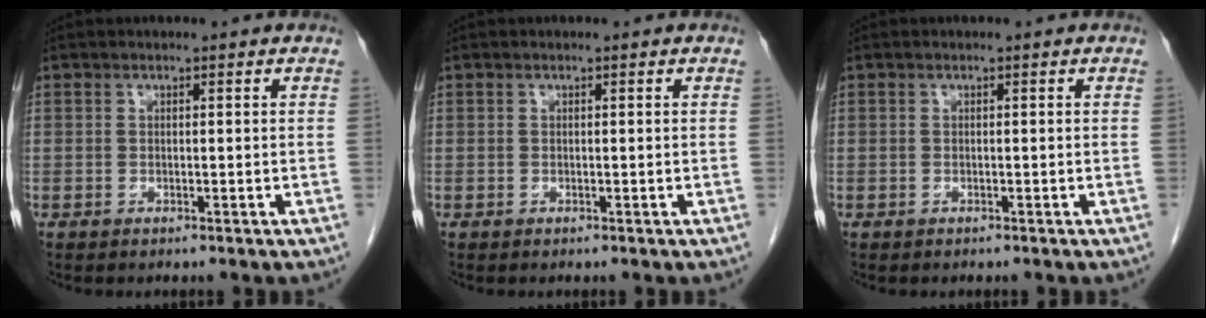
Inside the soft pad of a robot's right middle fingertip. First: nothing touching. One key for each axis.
{"total": 0.0}
{"total": 0.0}